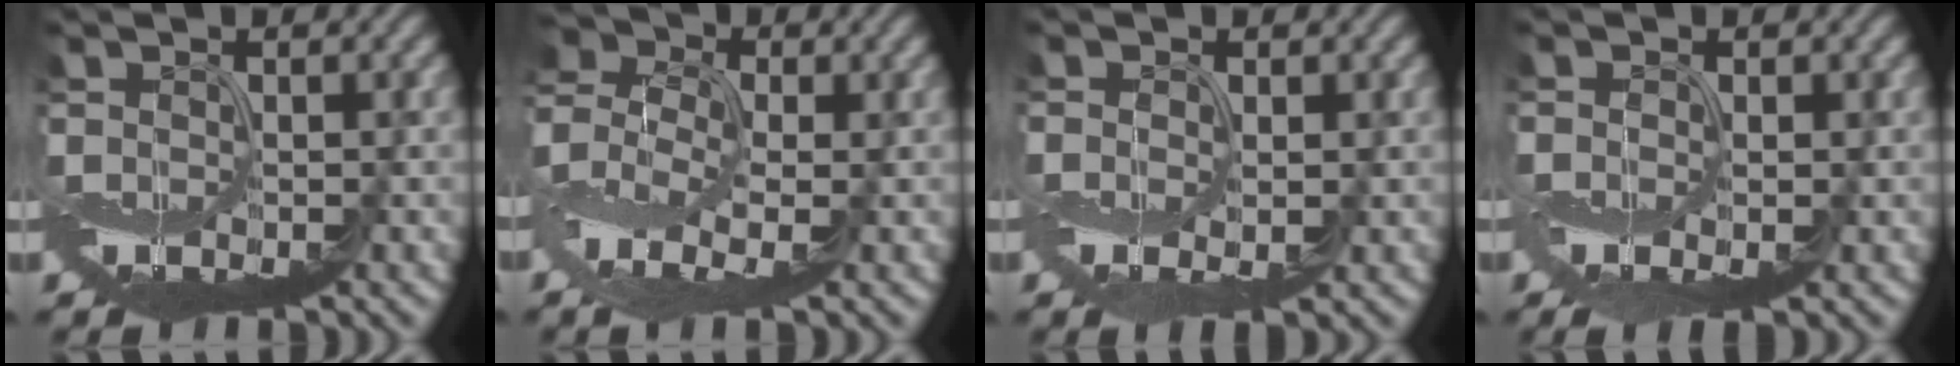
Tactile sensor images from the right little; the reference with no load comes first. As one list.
[{"total": 5.5, "force": [-1.5, 3.4, 4.0], "torque": [-0.106, 0.005, -0.045]}, {"total": 1.4, "force": [-0.1, 0.8, 1.2], "torque": [-0.023, -0.004, 0.001]}, {"total": 1.8, "force": [-0.6, 0.9, 1.4], "torque": [-0.026, -0.006, -0.004]}]